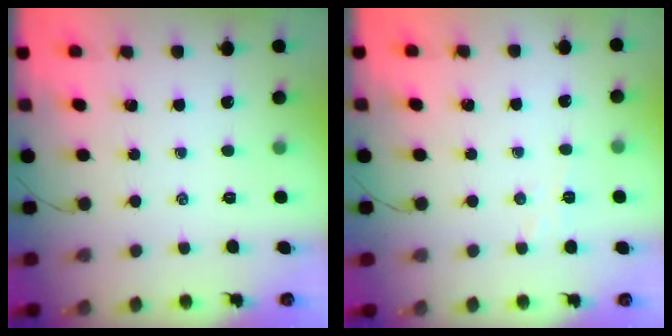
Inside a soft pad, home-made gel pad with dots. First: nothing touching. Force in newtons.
{"total": 2.9, "press": 2.9, "slide": 0.7}